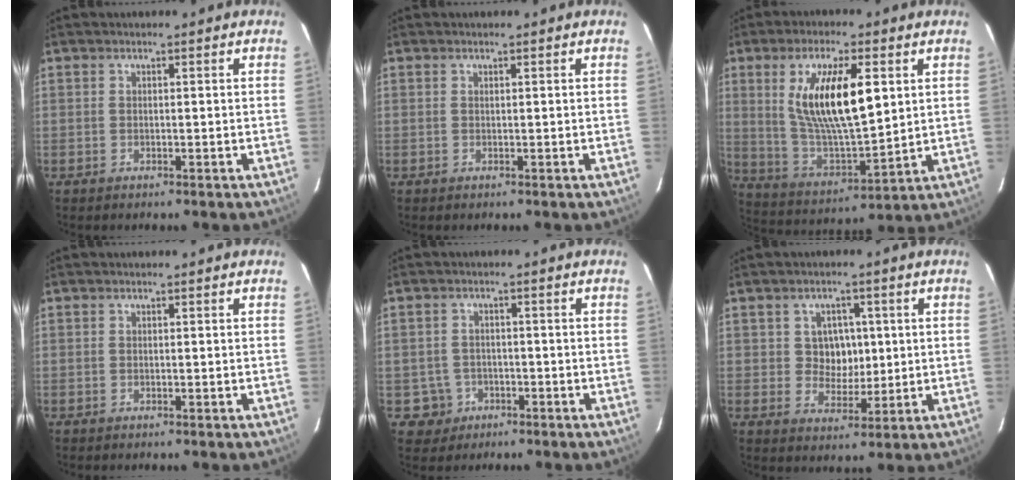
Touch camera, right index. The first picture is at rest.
{"total": 0.0}
{"total": 16.7, "force": [4.6, 5.5, 15.0], "torque": [-0.278, -0.004, 0.096]}
{"total": 0.0}
{"total": 4.8, "force": [-1.8, 4.5, 0.1], "torque": [-0.012, 0.020, -0.024]}
{"total": 5.6, "force": [0.9, 5.0, 2.4], "torque": [-0.039, 0.010, 0.021]}